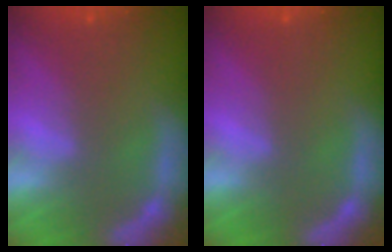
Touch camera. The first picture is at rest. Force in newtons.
{"total": 0.0}